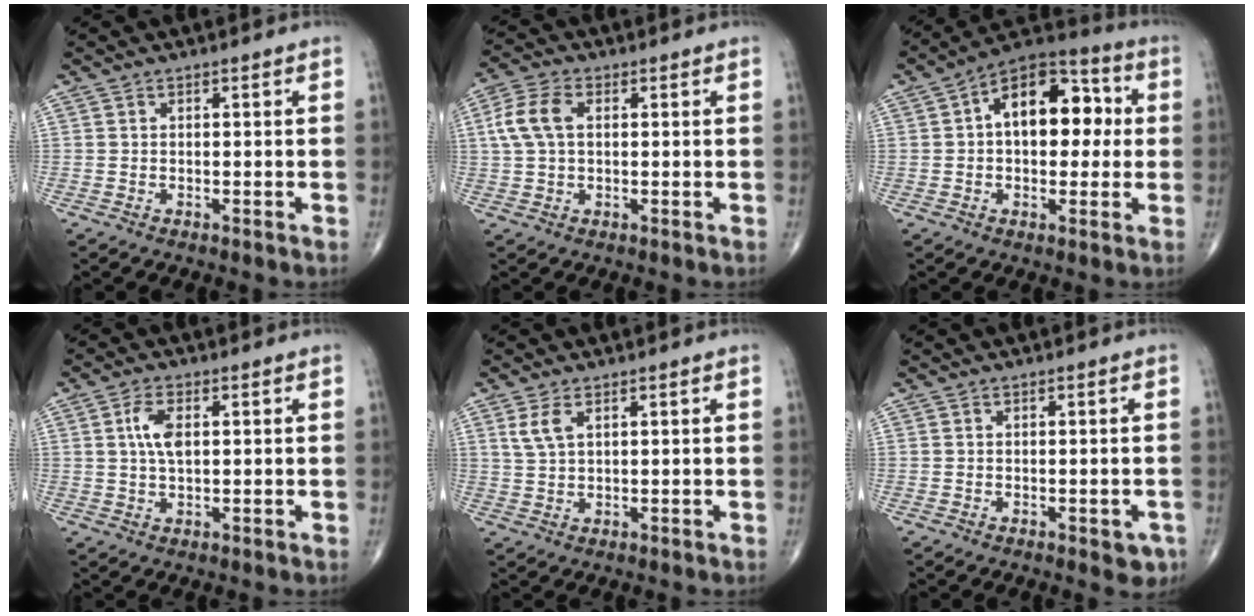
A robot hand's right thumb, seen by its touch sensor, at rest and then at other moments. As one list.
[{"total": 7.3, "force": [1.4, 4.4, 5.6], "torque": [-0.130, 0.017, 0.025]}, {"total": 15.5, "force": [2.2, 9.3, 12.3], "torque": [-0.145, 0.034, 0.022]}, {"total": 5.0, "force": [1.1, 2.4, 4.2], "torque": [-0.089, 0.003, 0.020]}, {"total": 3.5, "force": [1.7, 1.6, 2.6], "torque": [-0.058, 0.002, 0.041]}, {"total": 3.2, "force": [-1.4, 1.6, 2.5], "torque": [-0.010, 0.005, -0.011]}]